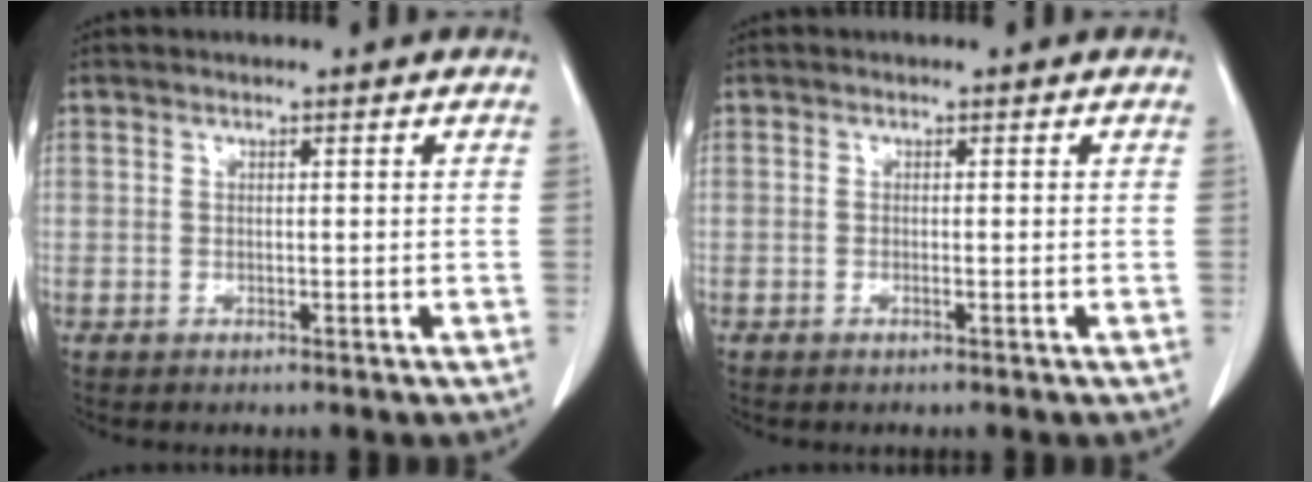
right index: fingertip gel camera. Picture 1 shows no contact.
{"total": 0.0}